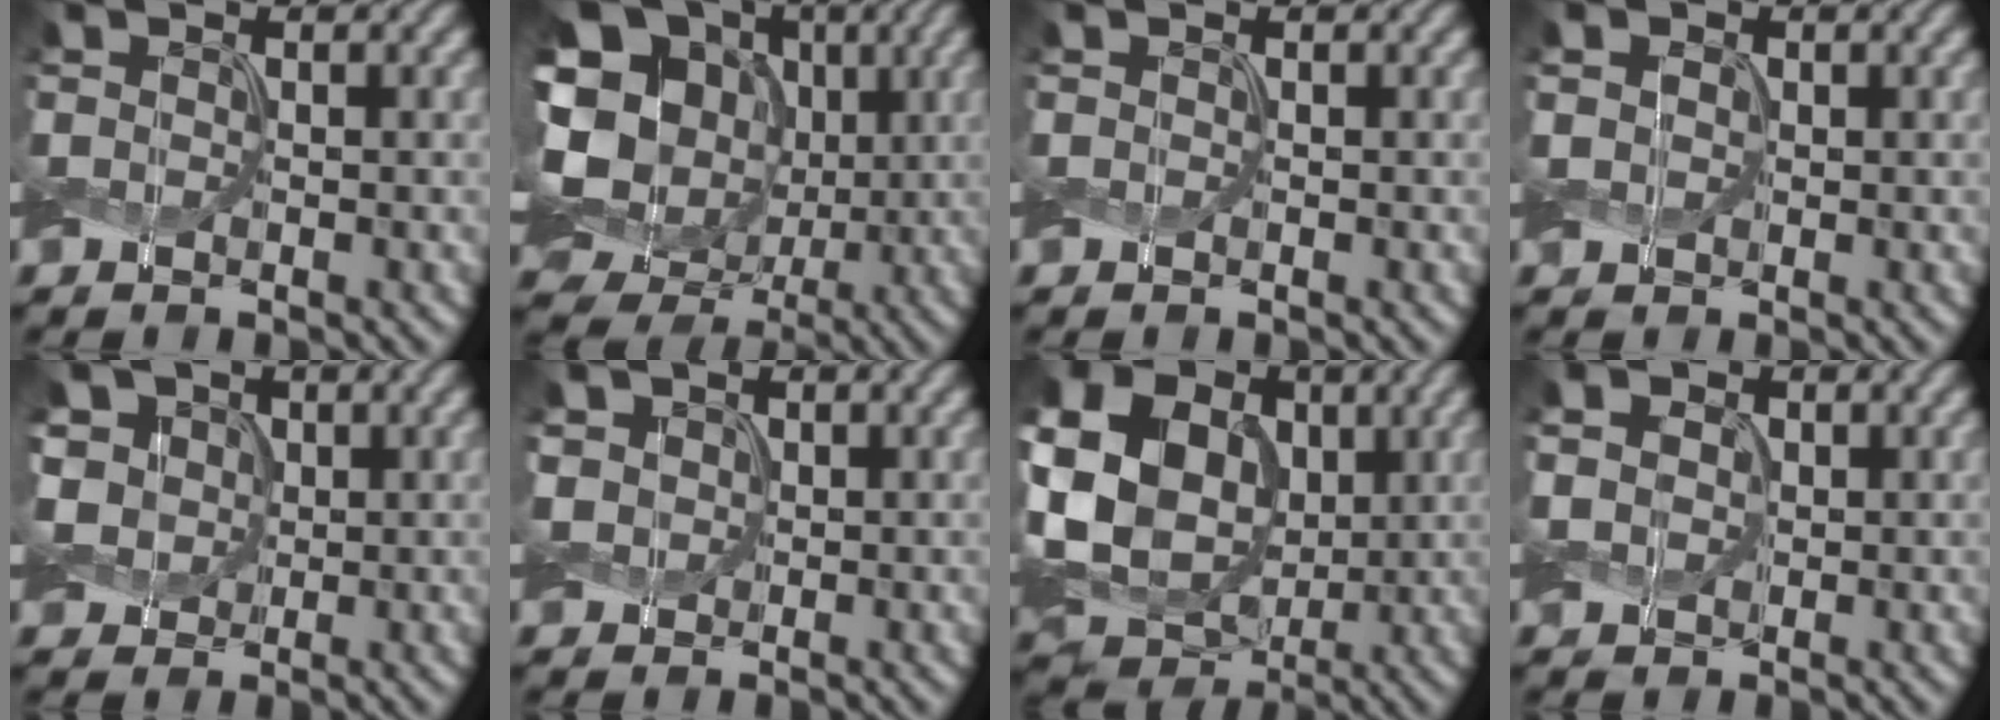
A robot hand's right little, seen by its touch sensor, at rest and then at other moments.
{"total": 20.0, "force": [1.7, 17.4, 9.7], "torque": [-0.240, 0.033, 0.011]}
{"total": 0.0}
{"total": 1.3, "force": [0.2, 1.1, 0.6], "torque": [-0.013, 0.001, 0.004]}
{"total": 4.4, "force": [1.1, 3.8, 2.0], "torque": [-0.060, 0.014, 0.018]}
{"total": 1.7, "force": [0.4, 1.6, 0.6], "torque": [-0.019, -0.001, 0.004]}
{"total": 18.3, "force": [3.3, 14.9, 10.0], "torque": [-0.244, 0.032, 0.042]}
{"total": 2.8, "force": [0.7, 2.3, 1.5], "torque": [-0.043, 0.008, 0.009]}